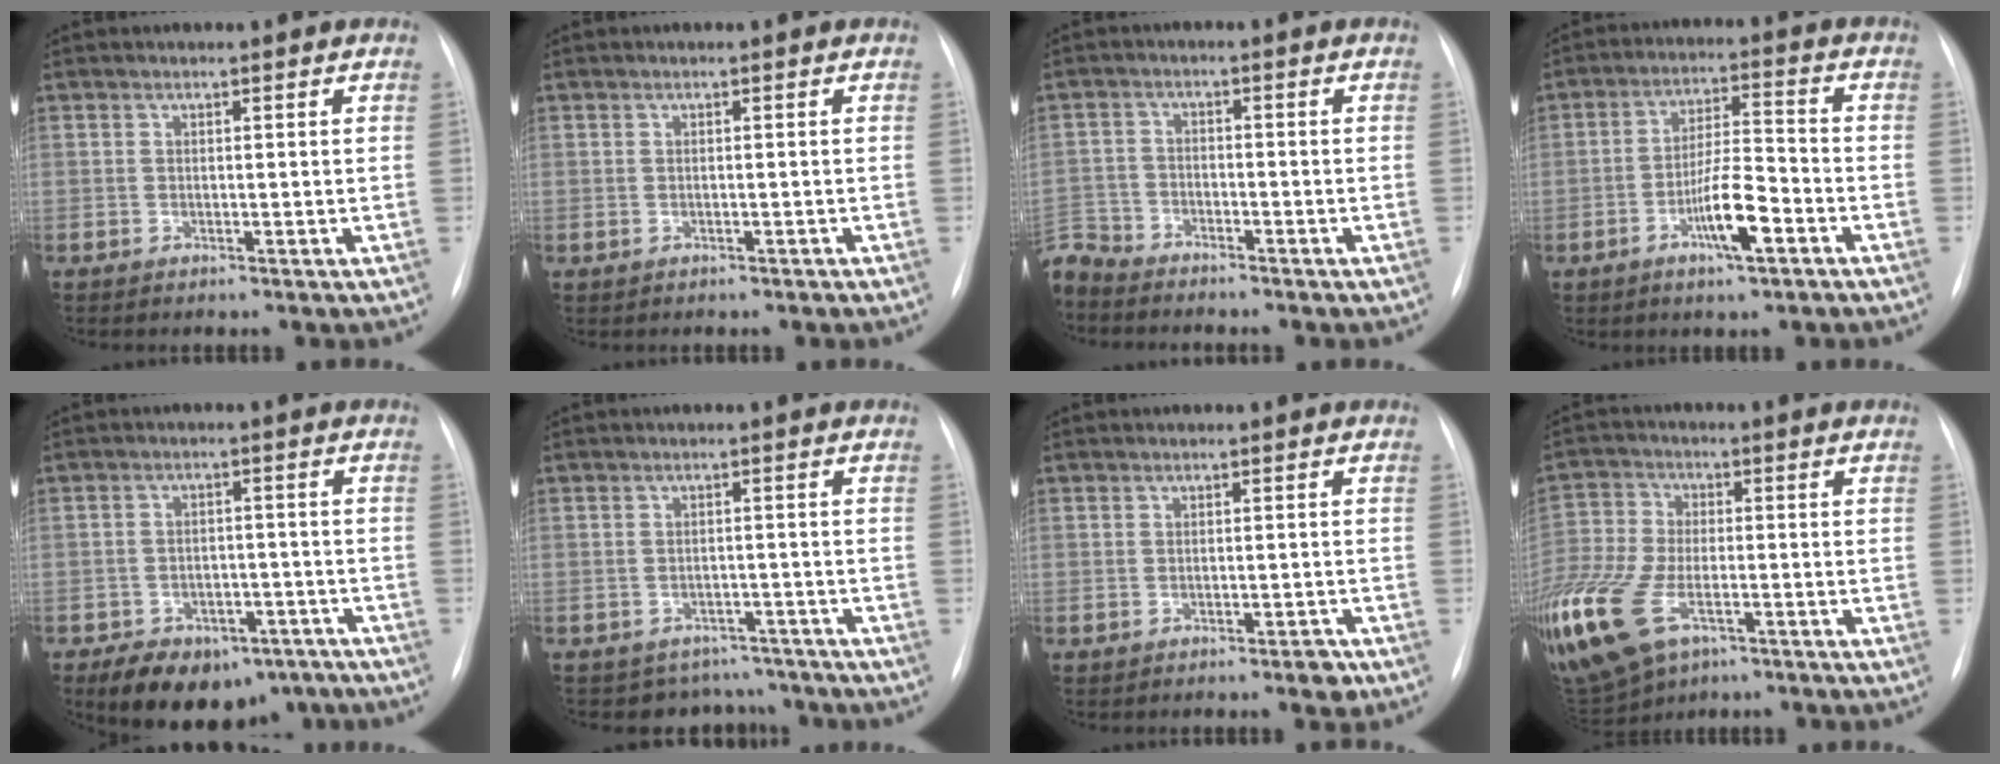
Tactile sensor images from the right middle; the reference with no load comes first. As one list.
[{"total": 0.0}, {"total": 7.3, "force": [-6.9, 2.4, 0.8], "torque": [-0.019, -0.005, -0.127]}, {"total": 7.9, "force": [-3.5, 1.4, 6.9], "torque": [-0.131, 0.004, -0.063]}, {"total": 12.0, "force": [-8.2, 7.3, 4.8], "torque": [-0.063, 0.017, -0.113]}, {"total": 6.3, "force": [-5.4, 3.3, -0.4], "torque": [0.016, 0.024, -0.064]}, {"total": 1.9, "force": [-1.2, 0.5, 1.4], "torque": [-0.015, 0.004, -0.013]}, {"total": 27.0, "force": [-12.5, 16.3, 17.5], "torque": [-0.520, -0.030, -0.227]}]